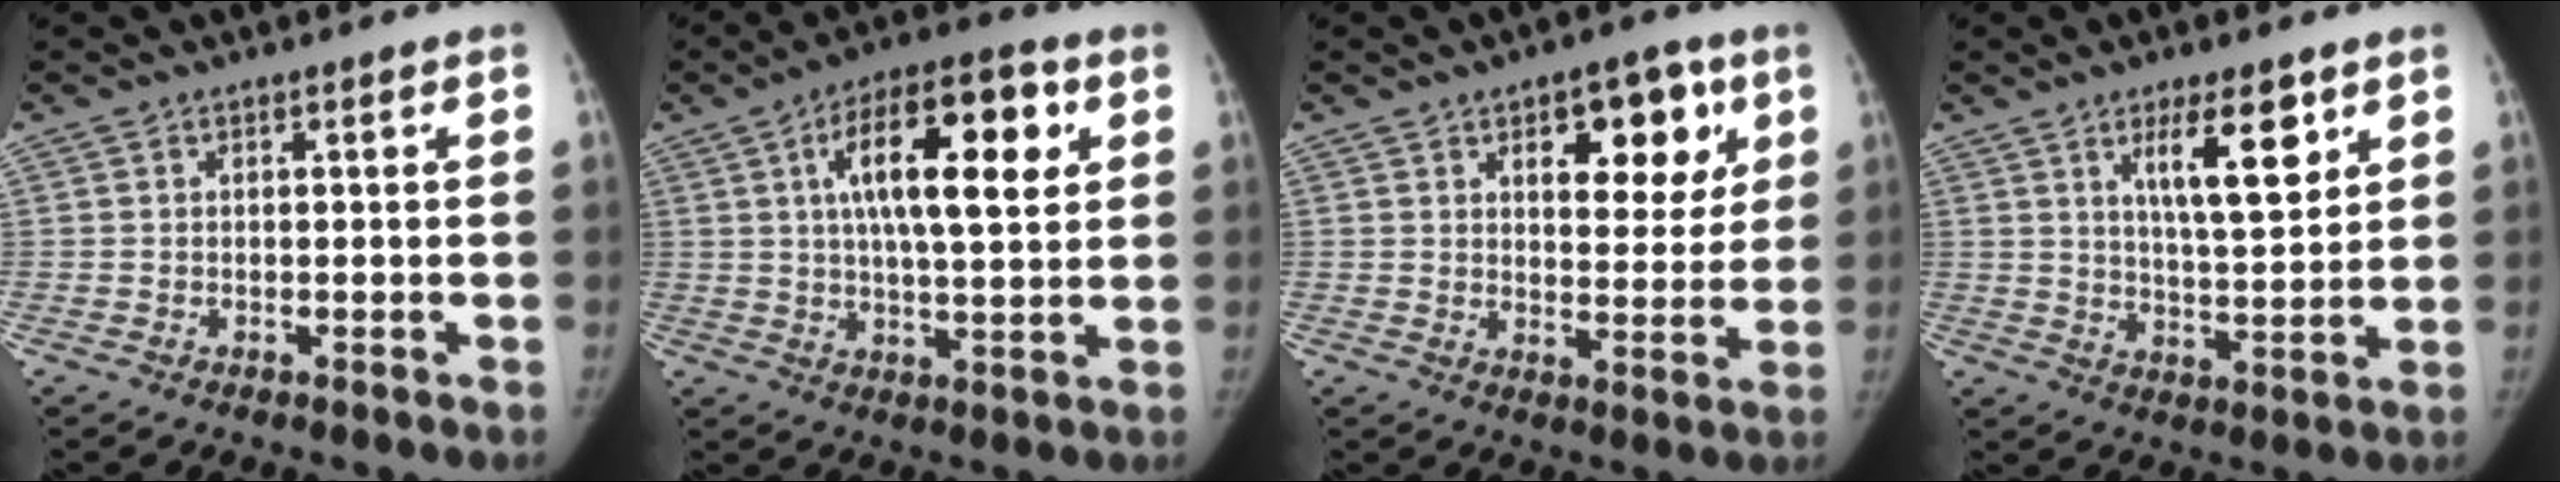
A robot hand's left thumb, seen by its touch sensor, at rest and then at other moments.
{"total": 16.8, "force": [5.0, 6.1, 14.8], "torque": [-0.220, 0.003, 0.073]}
{"total": 12.8, "force": [5.5, 6.7, 9.4], "torque": [-0.079, -0.018, 0.075]}
{"total": 10.5, "force": [5.3, 3.1, 8.5], "torque": [-0.119, -0.038, 0.092]}